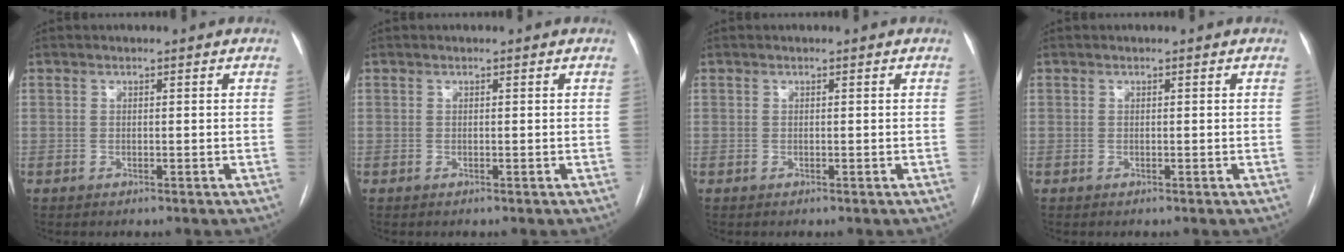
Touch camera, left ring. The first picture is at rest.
{"total": 0.0}
{"total": 0.0}
{"total": 0.0}